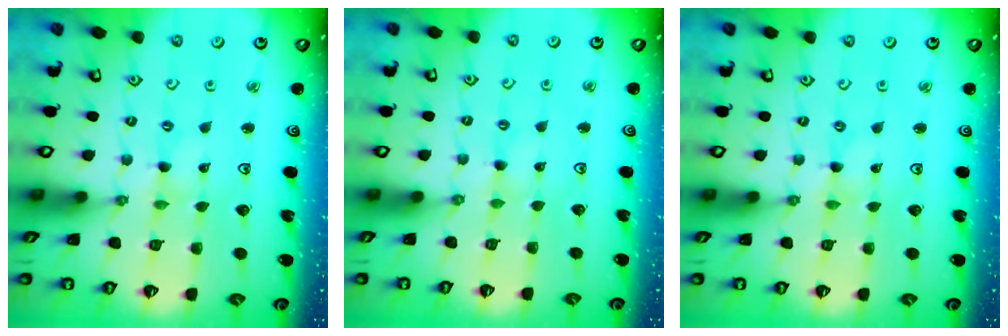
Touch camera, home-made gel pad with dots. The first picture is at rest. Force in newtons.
{"total": 1.4, "press": 1.4, "slide": 0.3}
{"total": 0.0}